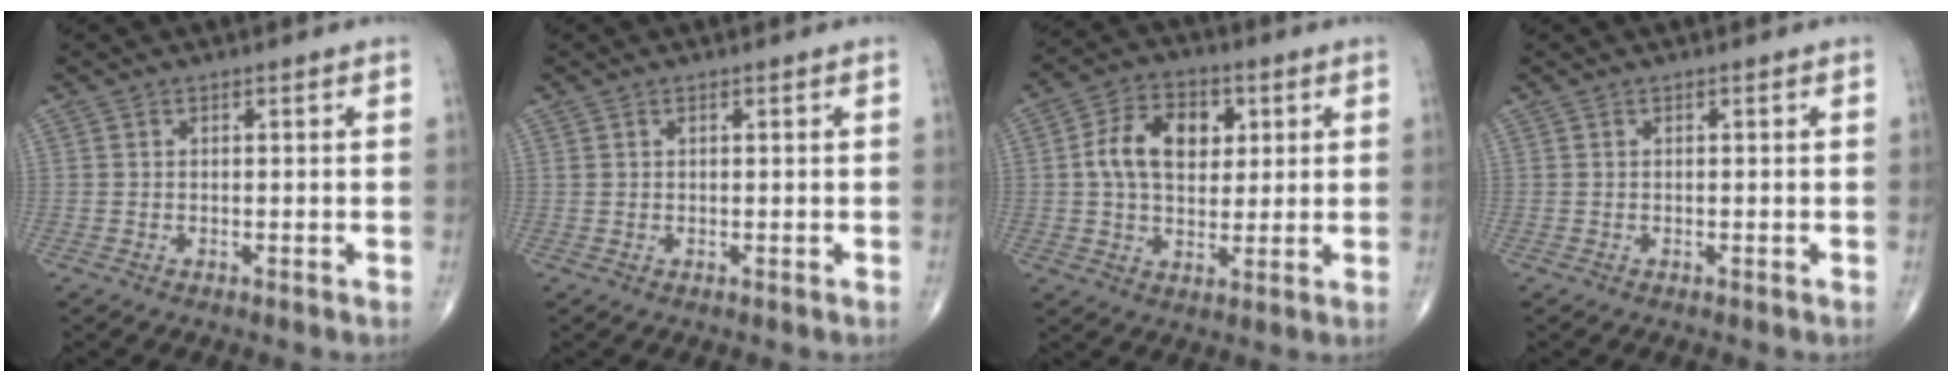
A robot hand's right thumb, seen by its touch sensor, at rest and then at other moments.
{"total": 0.5, "force": [0.3, 0.3, 0.3], "torque": [-0.007, 0.007, 0.007]}
{"total": 11.7, "force": [2.4, 7.9, 8.3], "torque": [-0.119, 0.005, 0.035]}
{"total": 0.0}